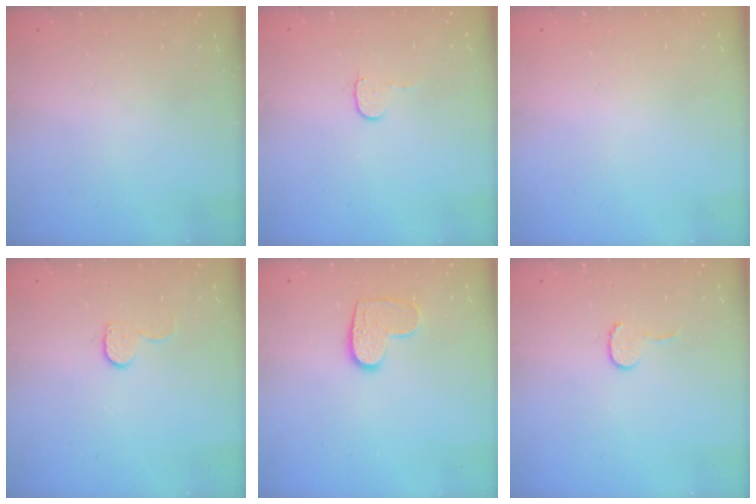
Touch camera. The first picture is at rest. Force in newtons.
{"total": 4.4, "press": 4.4, "slide": 0.3}
{"total": 0.0}
{"total": 7.1, "press": 7.1, "slide": 0.4}
{"total": 8.9, "press": 8.9, "slide": 0.5}
{"total": 4.5, "press": 4.4, "slide": 0.4}